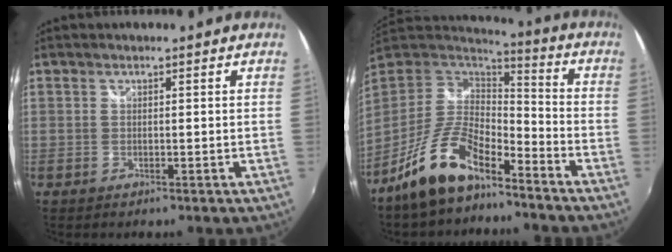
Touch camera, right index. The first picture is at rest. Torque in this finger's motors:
{"motor_torque": [1.07, -1.07, 0.44, 0.17]}